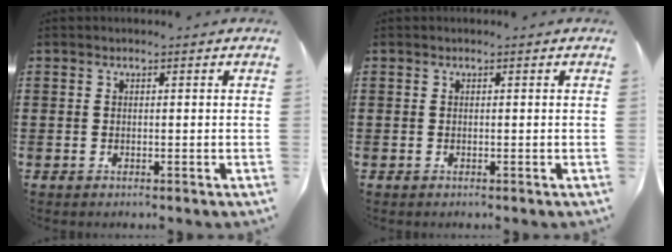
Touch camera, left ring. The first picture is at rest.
{"total": 0.0}